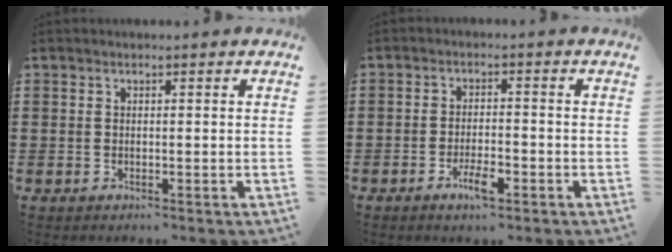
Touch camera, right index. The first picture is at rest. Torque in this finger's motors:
{"motor_torque": [0.00, 0.14, 0.21, 0.03]}